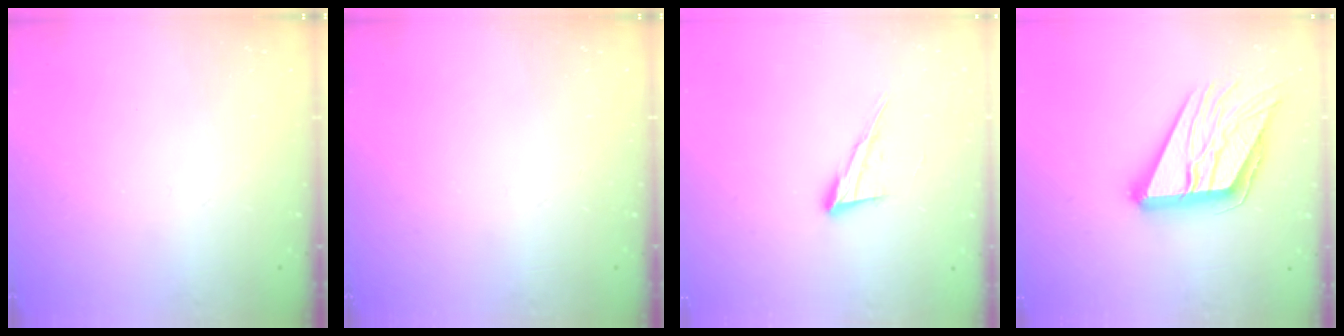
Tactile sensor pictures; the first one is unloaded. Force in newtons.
{"total": 0.0}
{"total": 10.6, "press": 10.5, "slide": 1.6}
{"total": 19.1, "press": 19.0, "slide": 2.2}